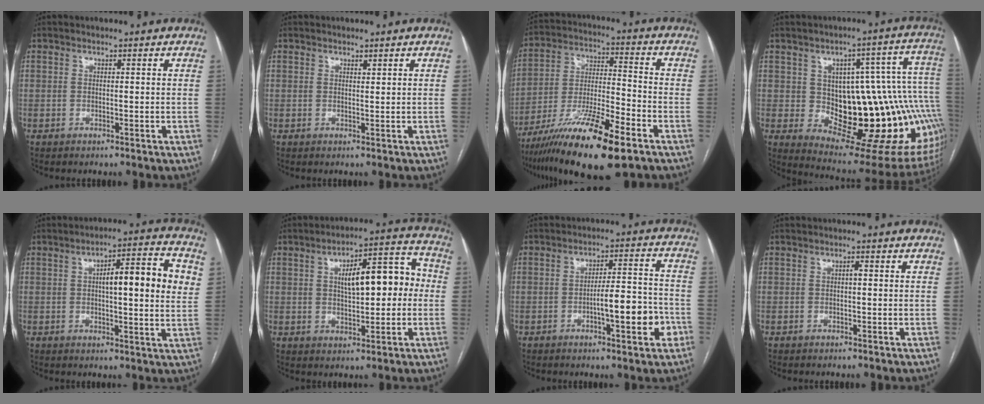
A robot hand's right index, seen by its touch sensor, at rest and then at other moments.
{"total": 3.0, "force": [2.6, 0.8, 1.1], "torque": [-0.021, -0.013, 0.049]}
{"total": 18.3, "force": [-11.3, 2.5, 14.1], "torque": [-0.256, -0.034, -0.200]}
{"total": 23.9, "force": [-1.8, 8.3, 22.3], "torque": [-0.186, 0.046, 0.002]}
{"total": 12.4, "force": [2.8, 2.3, 11.8], "torque": [-0.167, 0.024, 0.036]}
{"total": 12.2, "force": [1.2, 4.4, 11.3], "torque": [-0.165, 0.041, 0.022]}
{"total": 9.0, "force": [-3.0, 1.8, 8.3], "torque": [-0.123, 0.016, -0.042]}
{"total": 0.9, "force": [0.2, 0.3, 0.8], "torque": [-0.014, 0.002, 0.002]}